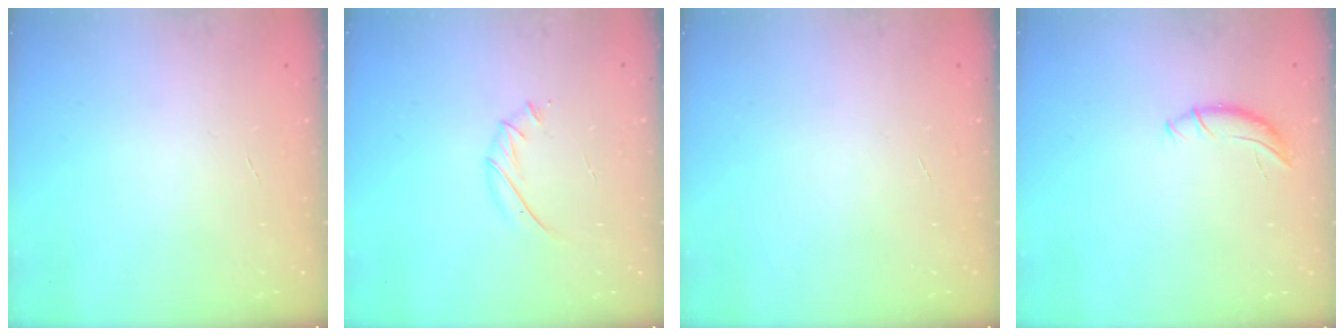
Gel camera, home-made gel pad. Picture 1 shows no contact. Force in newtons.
{"total": 5.9, "press": 5.8, "slide": 1.5}
{"total": 0.0}
{"total": 4.8, "press": 4.8, "slide": 0.3}